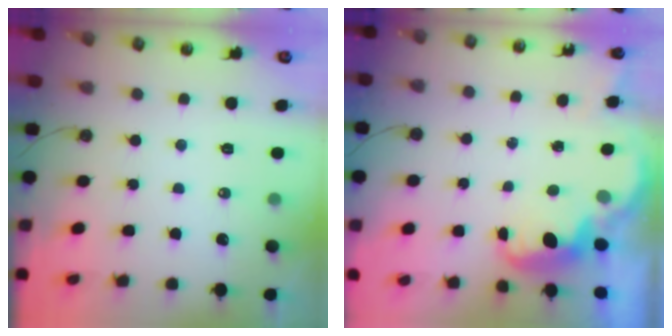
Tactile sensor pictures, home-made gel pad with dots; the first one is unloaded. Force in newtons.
{"total": 2.7, "press": 2.6, "slide": 0.6}